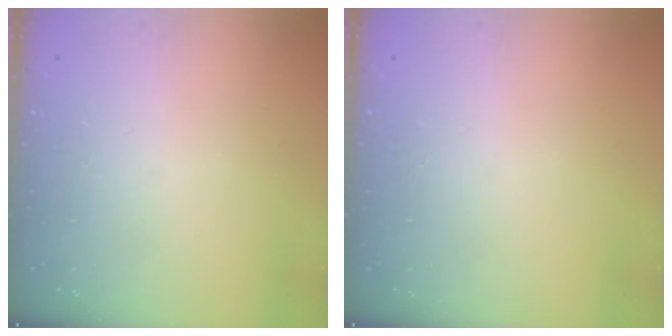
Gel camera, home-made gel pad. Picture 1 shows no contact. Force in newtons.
{"total": 0.0}